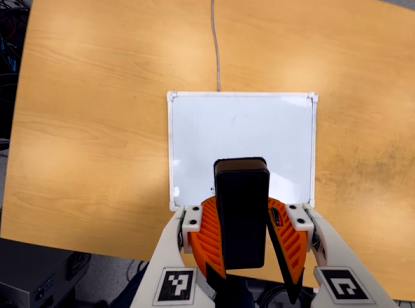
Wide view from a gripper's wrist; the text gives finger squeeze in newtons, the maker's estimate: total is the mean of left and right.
{"total": 7.8, "left": 8.4, "right": 7.1}